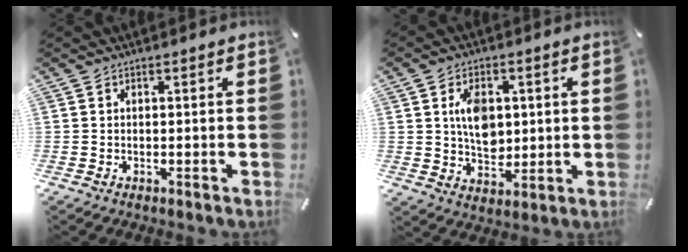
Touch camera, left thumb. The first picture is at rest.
{"total": 8.8, "force": [1.5, 6.6, 5.7], "torque": [-0.093, 0.002, 0.024]}